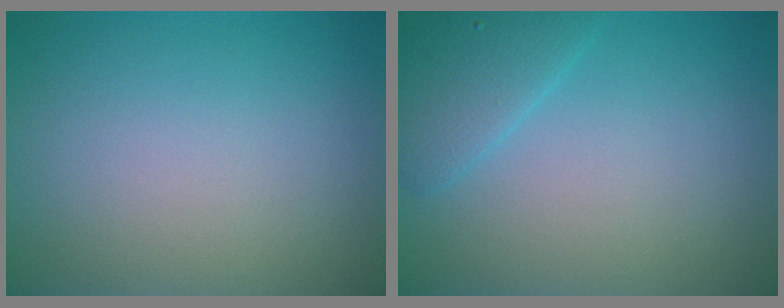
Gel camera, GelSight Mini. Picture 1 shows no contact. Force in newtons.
{"total": 2.6, "press": 2.6, "slide": 0.2}